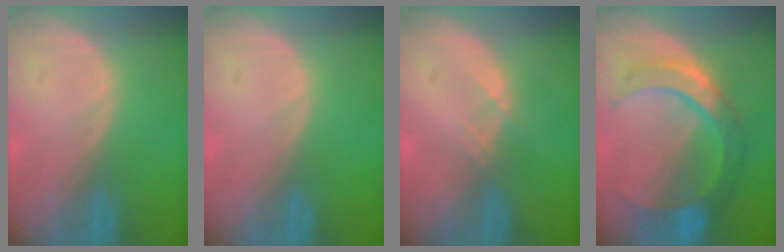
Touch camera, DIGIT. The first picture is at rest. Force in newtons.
{"total": 0.0}
{"total": 1.1, "press": 1.0, "slide": 0.2}
{"total": 8.0, "press": 8.0, "slide": 0.4}